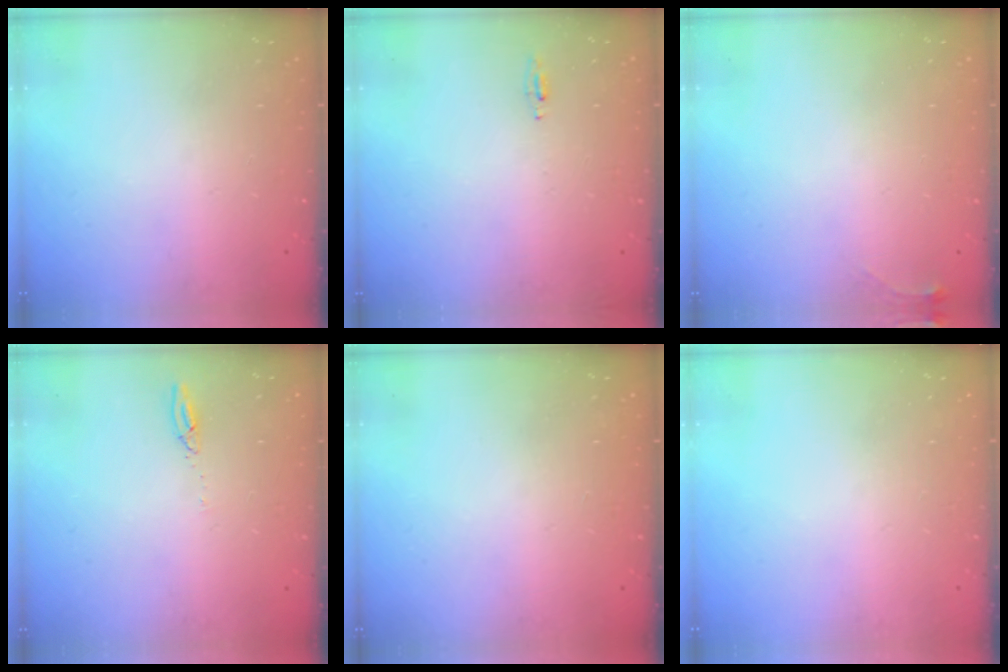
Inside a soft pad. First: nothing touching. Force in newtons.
{"total": 4.6, "press": 4.4, "slide": 1.6}
{"total": 4.0, "press": 3.9, "slide": 0.6}
{"total": 2.7, "press": 2.7, "slide": 0.2}
{"total": 0.0}
{"total": 0.0}